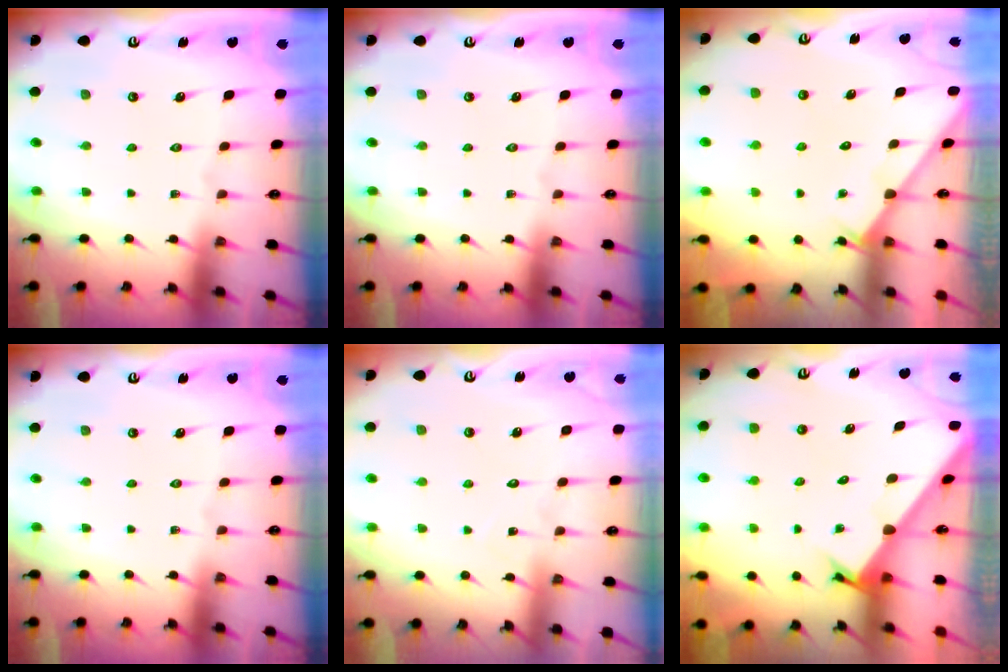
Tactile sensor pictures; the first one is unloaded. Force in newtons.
{"total": 0.0}
{"total": 2.0, "press": 2.0, "slide": 0.2}
{"total": 0.0}
{"total": 7.2, "press": 7.2, "slide": 0.6}
{"total": 2.6, "press": 2.6, "slide": 0.2}